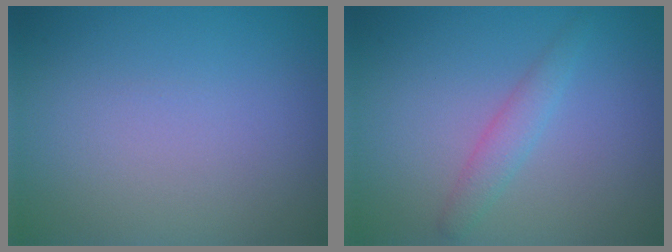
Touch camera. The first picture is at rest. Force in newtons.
{"total": 1.9, "press": 1.9, "slide": 0.2}